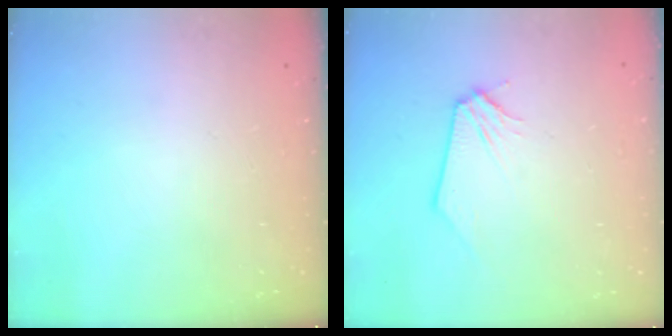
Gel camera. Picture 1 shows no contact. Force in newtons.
{"total": 0.0}